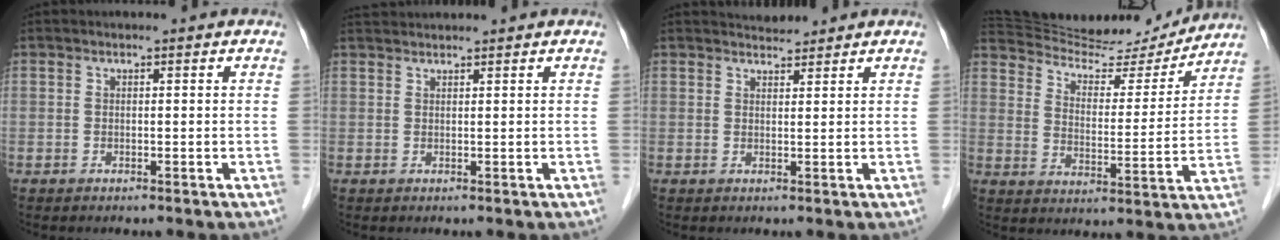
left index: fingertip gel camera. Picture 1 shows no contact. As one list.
[{"total": 2.7, "force": [2.6, -0.3, 0.5], "torque": [-0.007, 0.025, 0.052]}, {"total": 2.1, "force": [2.1, 0.3, -0.1], "torque": [-0.005, 0.007, 0.037]}, {"total": 19.5, "force": [18.5, 3.7, 4.7], "torque": [-0.083, -0.014, 0.272]}]